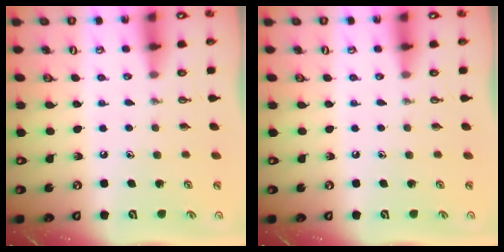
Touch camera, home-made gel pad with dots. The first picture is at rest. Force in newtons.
{"total": 0.0}